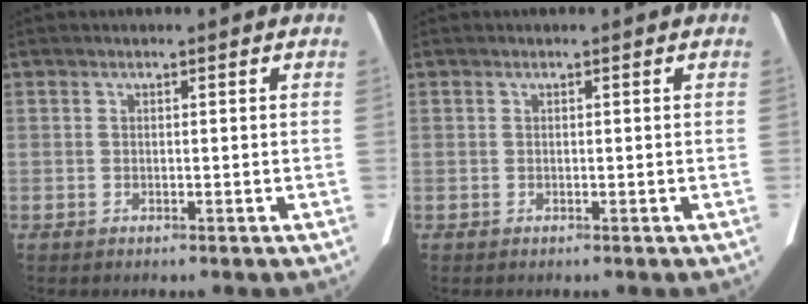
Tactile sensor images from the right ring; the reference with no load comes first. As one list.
[{"total": 0.0}]